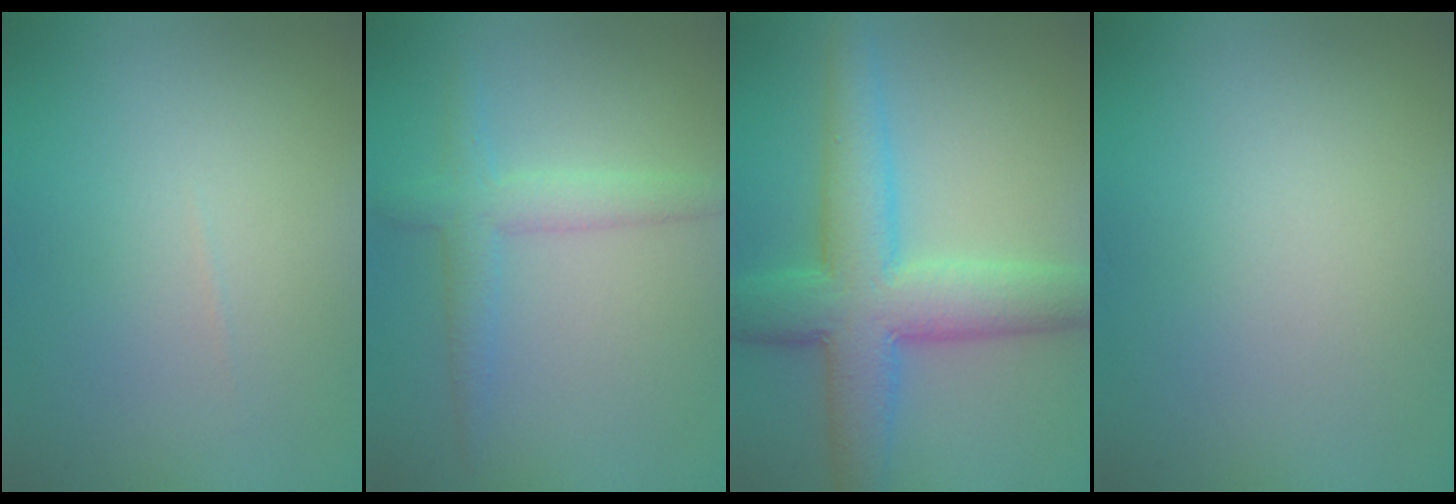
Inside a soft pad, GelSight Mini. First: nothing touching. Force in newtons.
{"total": 2.9, "press": 2.9, "slide": 0.1}
{"total": 8.0, "press": 8.0, "slide": 0.2}
{"total": 0.0}